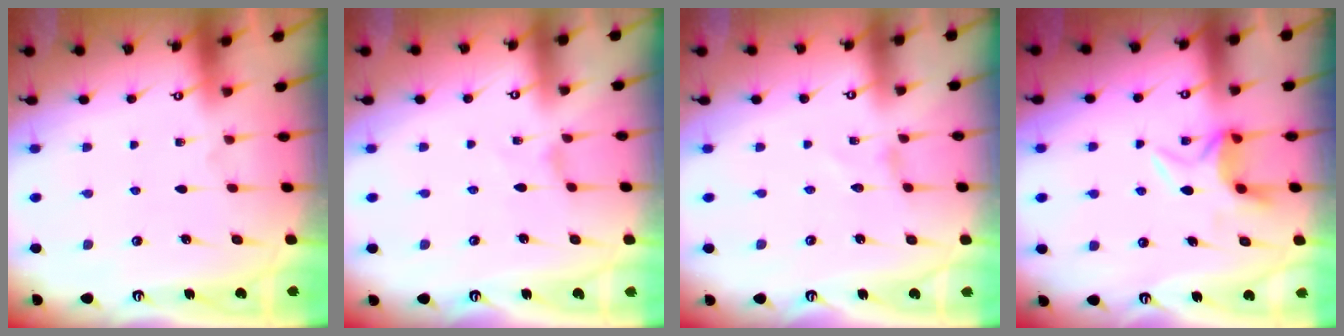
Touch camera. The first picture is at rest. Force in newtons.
{"total": 0.0}
{"total": 0.0}
{"total": 6.2, "press": 6.0, "slide": 1.4}